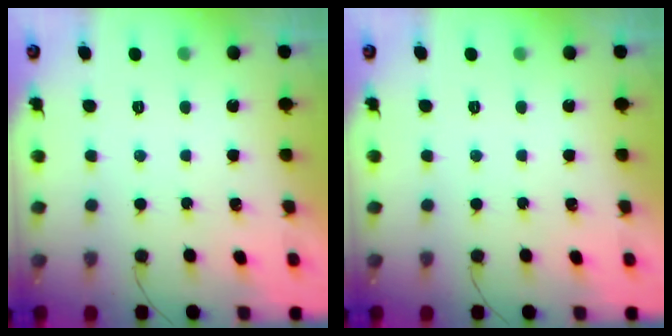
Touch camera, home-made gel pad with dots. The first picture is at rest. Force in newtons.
{"total": 0.0}